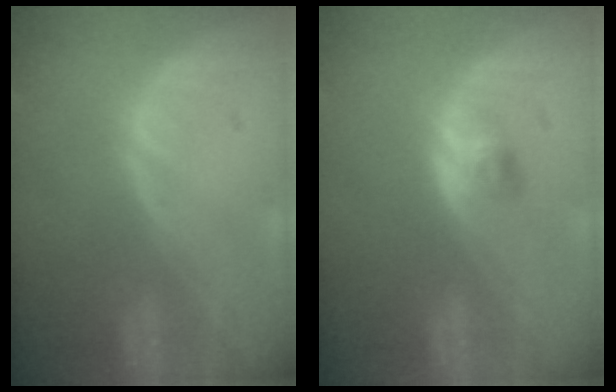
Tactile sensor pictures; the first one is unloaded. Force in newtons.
{"total": 2.6, "press": 2.4, "slide": 1.2}